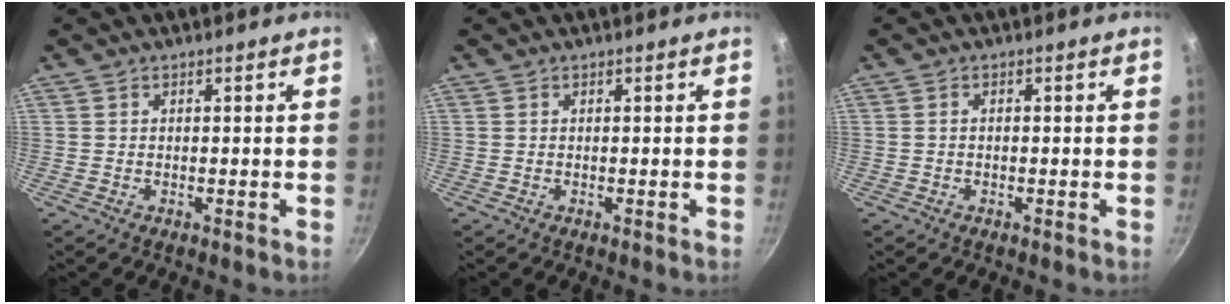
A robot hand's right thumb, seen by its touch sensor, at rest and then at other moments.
{"total": 0.0}
{"total": 0.7, "force": [-0.2, 0.5, 0.5], "torque": [-0.010, 0.006, -0.002]}